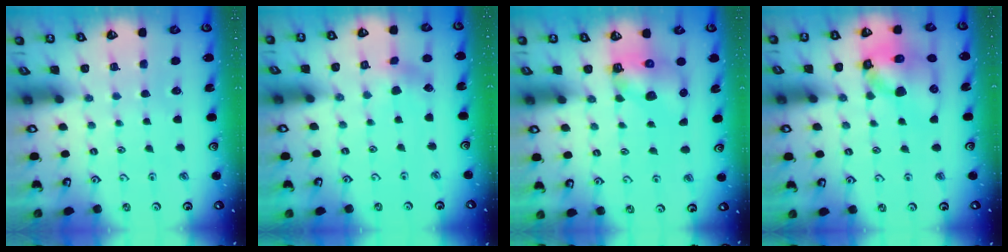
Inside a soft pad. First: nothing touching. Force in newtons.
{"total": 3.5, "press": 3.5, "slide": 0.4}
{"total": 6.9, "press": 6.8, "slide": 1.0}
{"total": 14.9, "press": 14.7, "slide": 2.4}